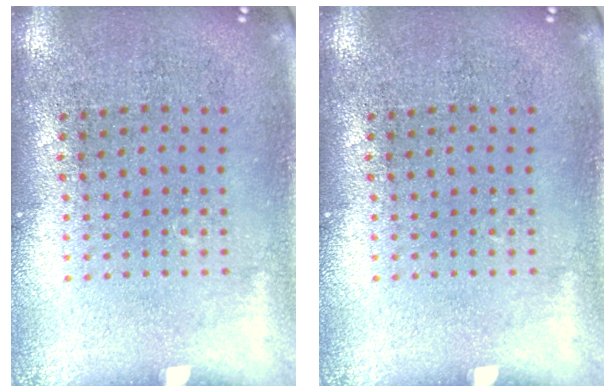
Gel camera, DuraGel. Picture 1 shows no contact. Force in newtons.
{"total": 0.0}